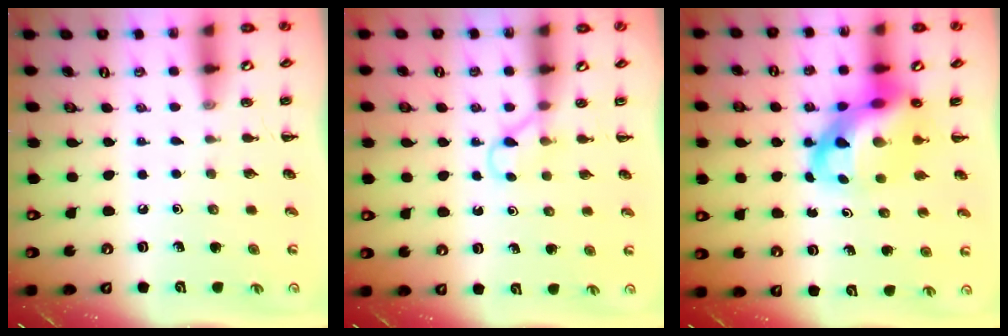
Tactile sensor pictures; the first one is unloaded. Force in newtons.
{"total": 2.9, "press": 2.8, "slide": 0.9}
{"total": 12.8, "press": 12.3, "slide": 3.4}